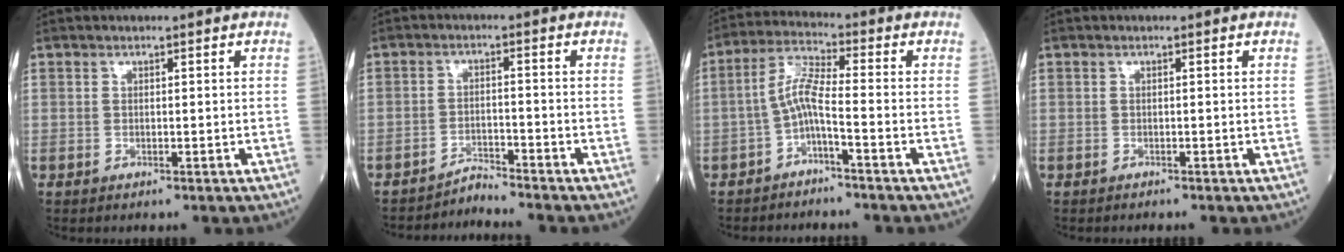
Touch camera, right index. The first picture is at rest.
{"total": 3.3, "force": [-3.0, -1.2, -0.8], "torque": [0.016, -0.010, -0.050]}
{"total": 5.2, "force": [-2.3, 0.4, 4.6], "torque": [-0.093, 0.017, -0.048]}
{"total": 0.8, "force": [-0.7, 0.1, 0.3], "torque": [-0.008, -0.002, -0.011]}